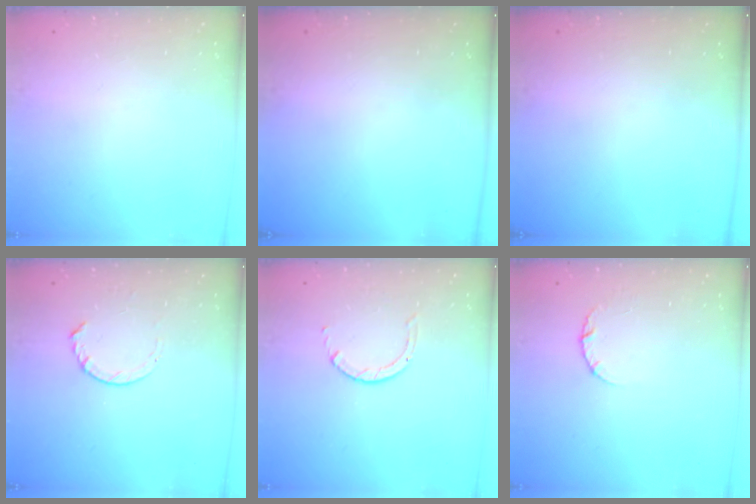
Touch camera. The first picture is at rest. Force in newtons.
{"total": 0.0}
{"total": 0.0}
{"total": 4.7, "press": 4.7, "slide": 0.6}
{"total": 1.4, "press": 1.4, "slide": 0.1}
{"total": 2.6, "press": 2.6, "slide": 0.3}